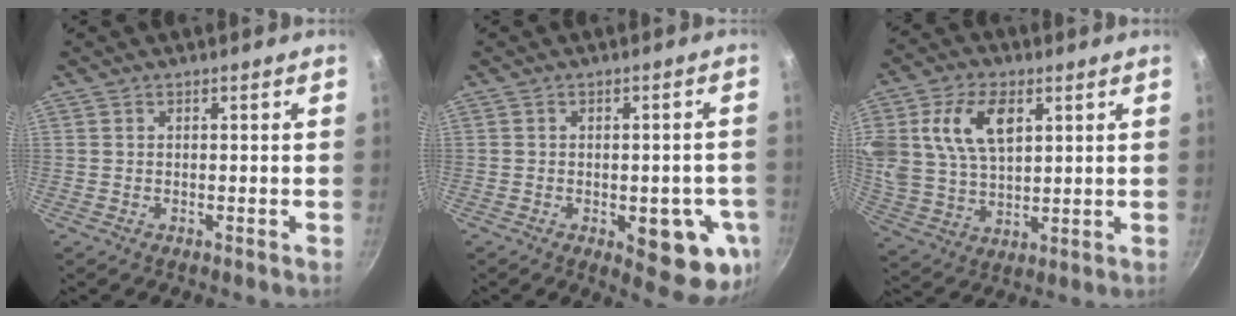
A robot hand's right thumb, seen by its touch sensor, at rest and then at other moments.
{"total": 11.4, "force": [-3.9, 4.6, 9.7], "torque": [-0.094, 0.009, -0.036]}
{"total": 15.1, "force": [5.1, 9.0, 11.0], "torque": [-0.206, -0.004, 0.103]}